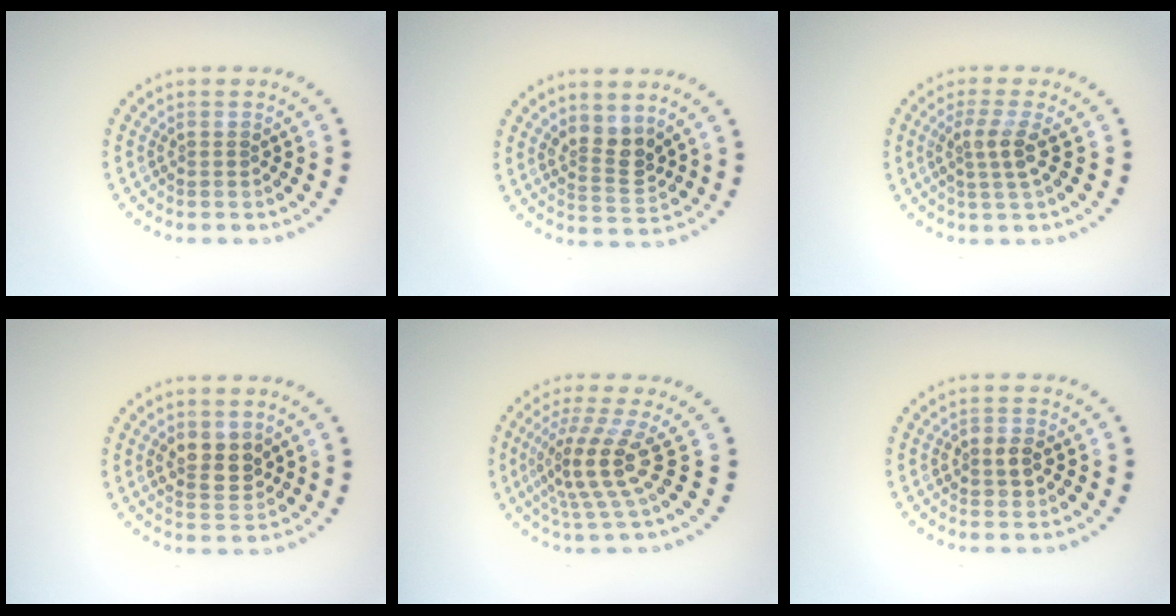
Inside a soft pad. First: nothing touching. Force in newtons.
{"total": 2.9, "press": 2.6, "slide": 1.3}
{"total": 2.5, "press": 2.0, "slide": 1.5}
{"total": 3.0, "press": 2.9, "slide": 0.8}
{"total": 4.5, "press": 3.1, "slide": 3.3}
{"total": 2.0, "press": 2.0, "slide": 0.2}